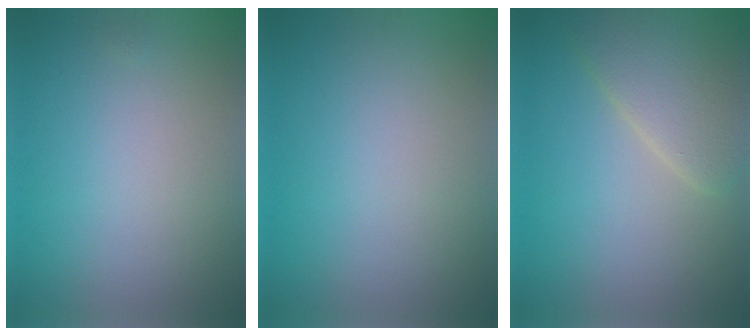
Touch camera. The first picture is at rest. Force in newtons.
{"total": 0.0}
{"total": 5.1, "press": 5.1, "slide": 0.6}